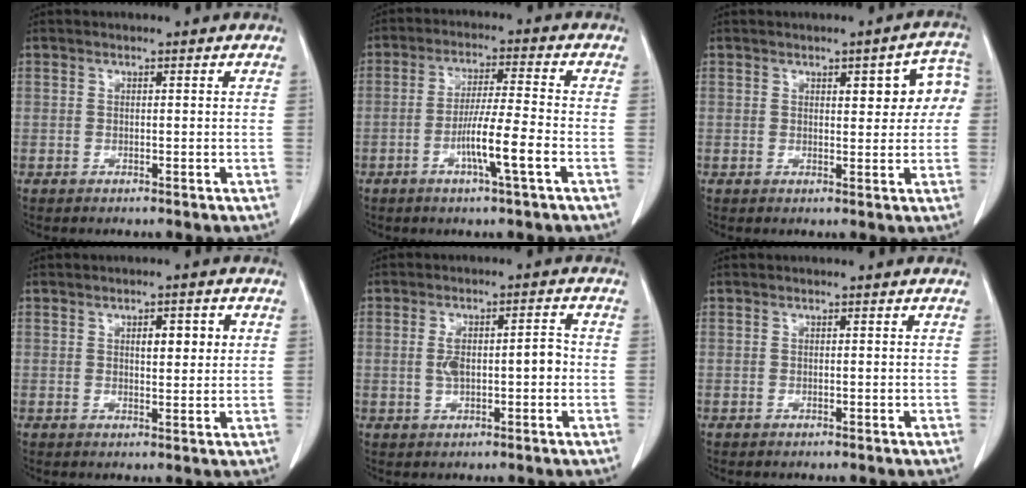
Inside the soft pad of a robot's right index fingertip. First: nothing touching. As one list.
[{"total": 8.0, "force": [-3.0, -0.4, 7.4], "torque": [-0.133, -0.004, -0.056]}, {"total": 6.4, "force": [1.6, 2.3, 5.7], "torque": [-0.059, 0.022, 0.016]}, {"total": 4.0, "force": [1.2, 1.3, 3.6], "torque": [-0.057, 0.002, 0.017]}, {"total": 6.1, "force": [-0.3, 2.2, 5.6], "torque": [-0.103, 0.019, -0.003]}, {"total": 0.0}]